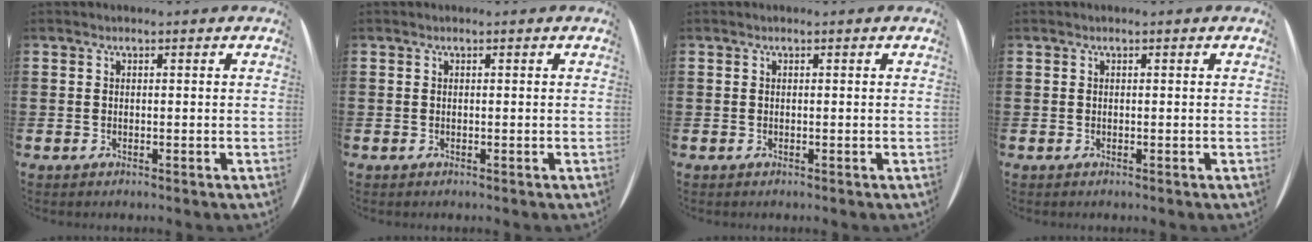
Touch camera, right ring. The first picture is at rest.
{"total": 0.0}
{"total": 0.0}
{"total": 0.0}